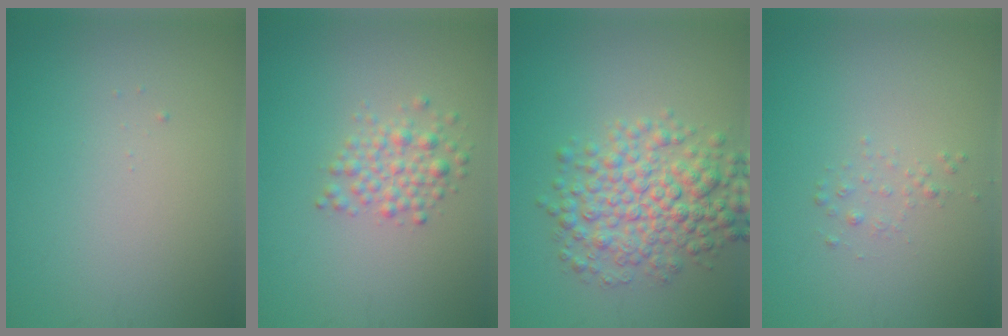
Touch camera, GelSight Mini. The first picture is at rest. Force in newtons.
{"total": 2.5, "press": 2.5, "slide": 0.1}
{"total": 6.2, "press": 6.2, "slide": 0.1}
{"total": 0.8, "press": 0.8, "slide": 0.1}